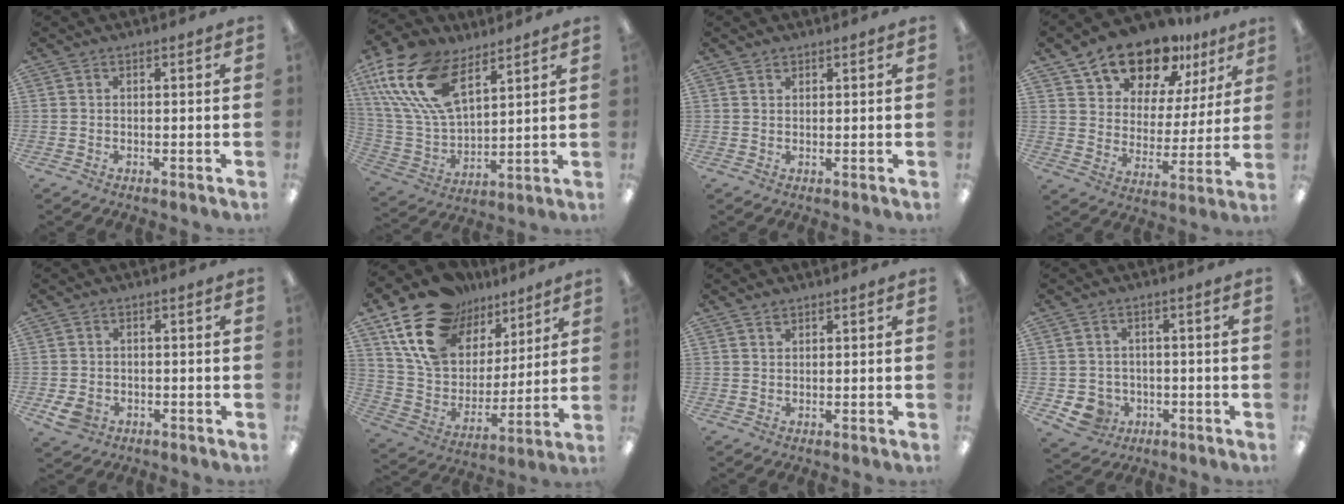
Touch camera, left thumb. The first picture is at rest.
{"total": 20.9, "force": [10.8, 11.0, 14.1], "torque": [-0.327, -0.037, 0.193]}
{"total": 1.1, "force": [0.9, 0.7, 0.2], "torque": [0.004, -0.003, 0.016]}
{"total": 16.1, "force": [12.9, 8.0, 5.5], "torque": [-0.104, -0.087, 0.237]}
{"total": 4.3, "force": [-1.6, 3.3, 2.2], "torque": [-0.053, 0.003, -0.030]}
{"total": 20.7, "force": [12.6, 13.4, 9.4], "torque": [-0.174, -0.059, 0.237]}
{"total": 1.3, "force": [1.1, 0.6, 0.2], "torque": [0.003, -0.005, 0.020]}
{"total": 5.3, "force": [-1.8, 4.7, 1.6], "torque": [-0.051, 0.013, -0.031]}